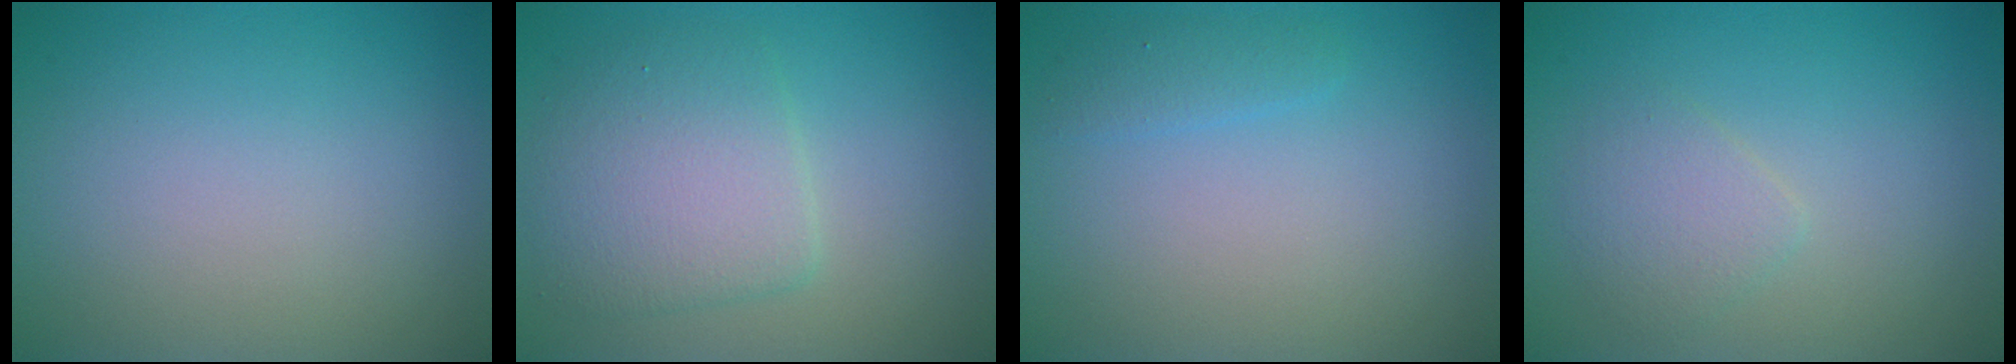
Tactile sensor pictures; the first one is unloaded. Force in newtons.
{"total": 4.7, "press": 4.7, "slide": 0.1}
{"total": 1.2, "press": 1.2, "slide": 0.1}
{"total": 1.9, "press": 1.9, "slide": 0.1}